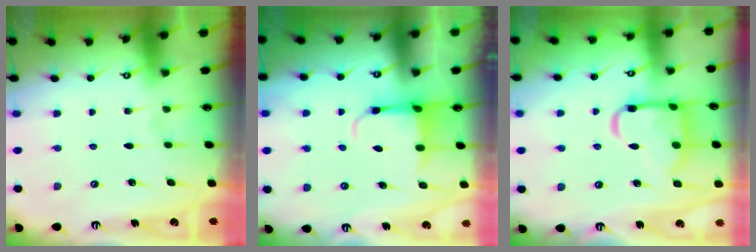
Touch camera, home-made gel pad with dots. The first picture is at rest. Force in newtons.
{"total": 3.9, "press": 3.7, "slide": 1.0}
{"total": 13.8, "press": 13.8, "slide": 1.0}